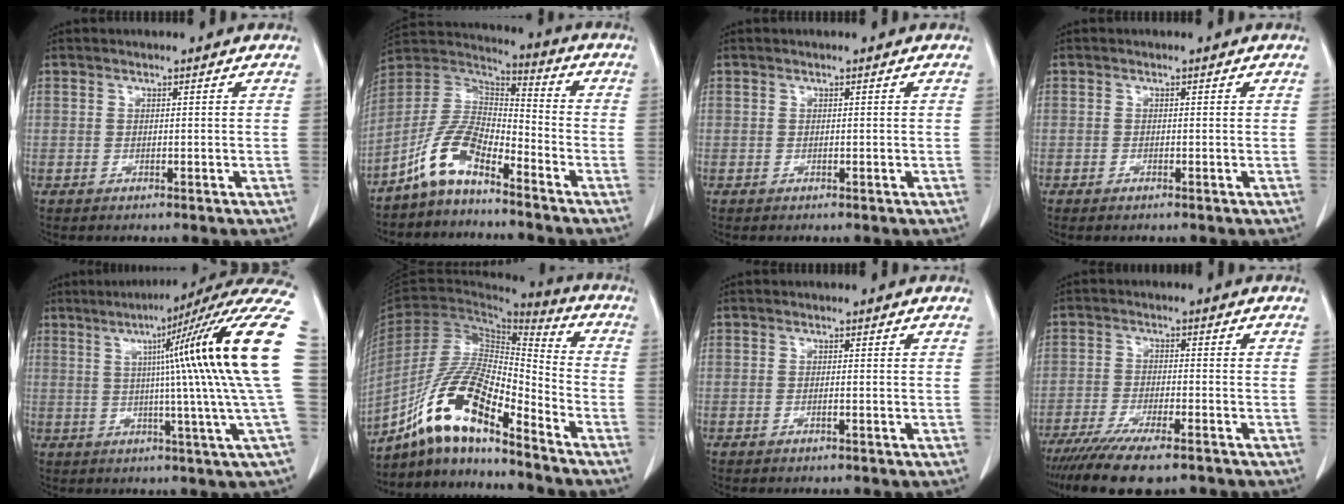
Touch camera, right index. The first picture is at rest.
{"total": 9.6, "force": [-6.6, 3.4, 6.1], "torque": [-0.141, 0.021, -0.135]}
{"total": 0.0}
{"total": 0.8, "force": [-0.6, 0.2, 0.5], "torque": [-0.008, -0.001, -0.008]}
{"total": 21.1, "force": [3.8, -3.2, 20.5], "torque": [-0.210, 0.015, 0.041]}
{"total": 15.1, "force": [-10.4, 3.0, 10.6], "torque": [-0.205, 0.010, -0.190]}
{"total": 0.6, "force": [-0.3, 0.0, 0.5], "torque": [-0.010, 0.001, -0.005]}
{"total": 12.7, "force": [-9.9, 2.2, 7.7], "torque": [-0.126, -0.027, -0.159]}